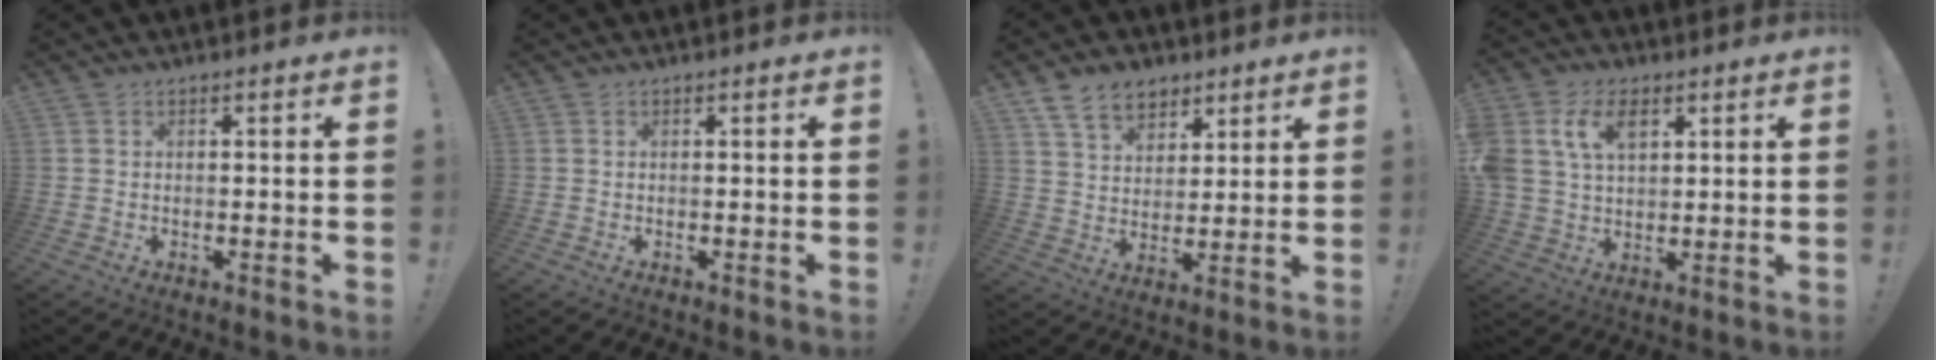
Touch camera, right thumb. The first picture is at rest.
{"total": 0.0}
{"total": 10.7, "force": [6.8, 7.1, 4.3], "torque": [-0.069, -0.033, 0.131]}
{"total": 11.5, "force": [4.8, 7.9, 6.8], "torque": [-0.154, -0.002, 0.092]}